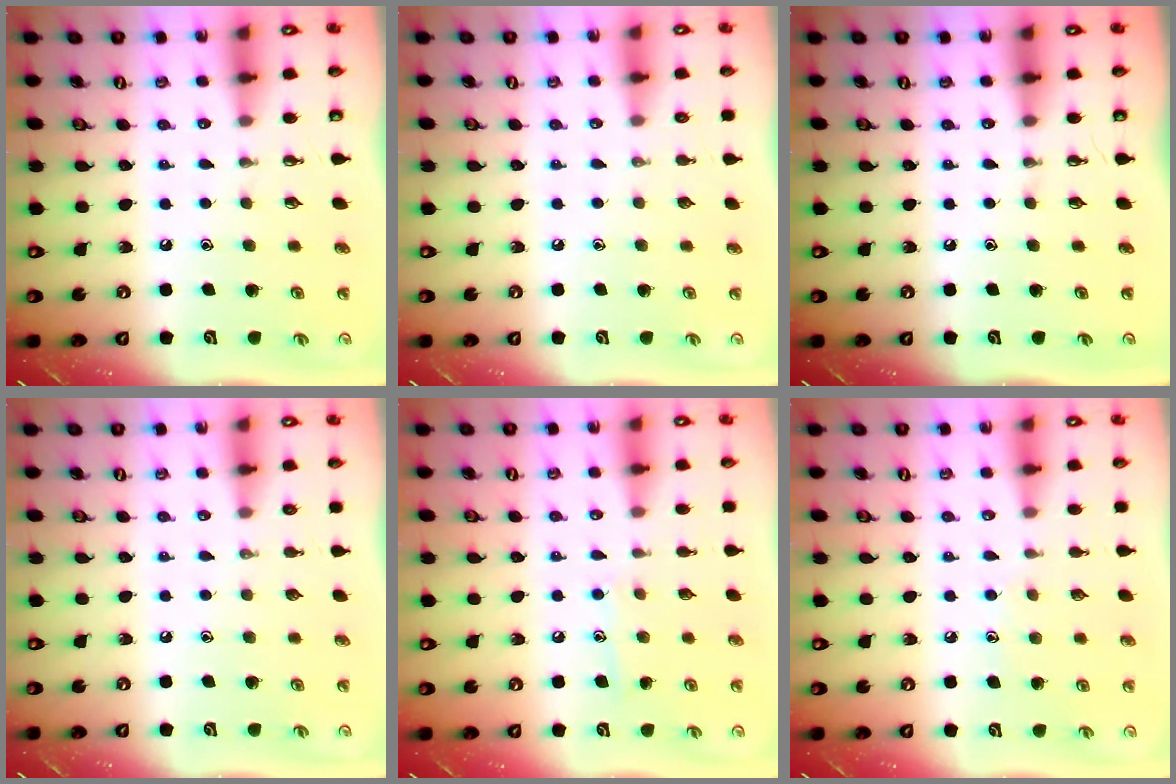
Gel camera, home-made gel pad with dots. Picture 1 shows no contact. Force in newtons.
{"total": 0.0}
{"total": 0.0}
{"total": 0.0}
{"total": 6.7, "press": 6.7, "slide": 0.5}
{"total": 6.6, "press": 6.6, "slide": 0.7}